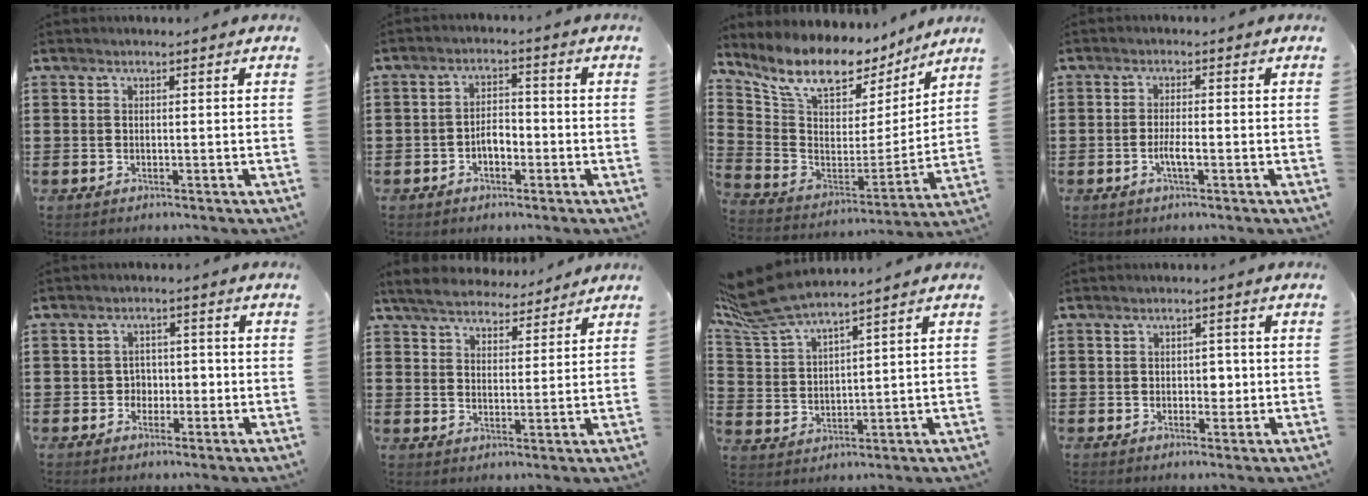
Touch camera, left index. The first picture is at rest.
{"total": 3.1, "force": [-1.5, 1.5, 2.2], "torque": [-0.043, 0.006, -0.030]}
{"total": 11.6, "force": [9.4, 4.5, 5.2], "torque": [-0.135, -0.061, 0.163]}
{"total": 2.8, "force": [-1.0, 0.6, 2.6], "torque": [-0.053, -0.002, -0.020]}
{"total": 2.9, "force": [-0.9, 2.5, 1.1], "torque": [-0.033, 0.004, -0.024]}
{"total": 5.5, "force": [5.1, 1.4, 1.6], "torque": [-0.052, -0.015, 0.092]}
{"total": 7.4, "force": [6.4, 1.1, 3.6], "torque": [-0.109, -0.030, 0.110]}
{"total": 2.7, "force": [-0.1, 1.7, 2.1], "torque": [-0.035, 0.002, -0.007]}